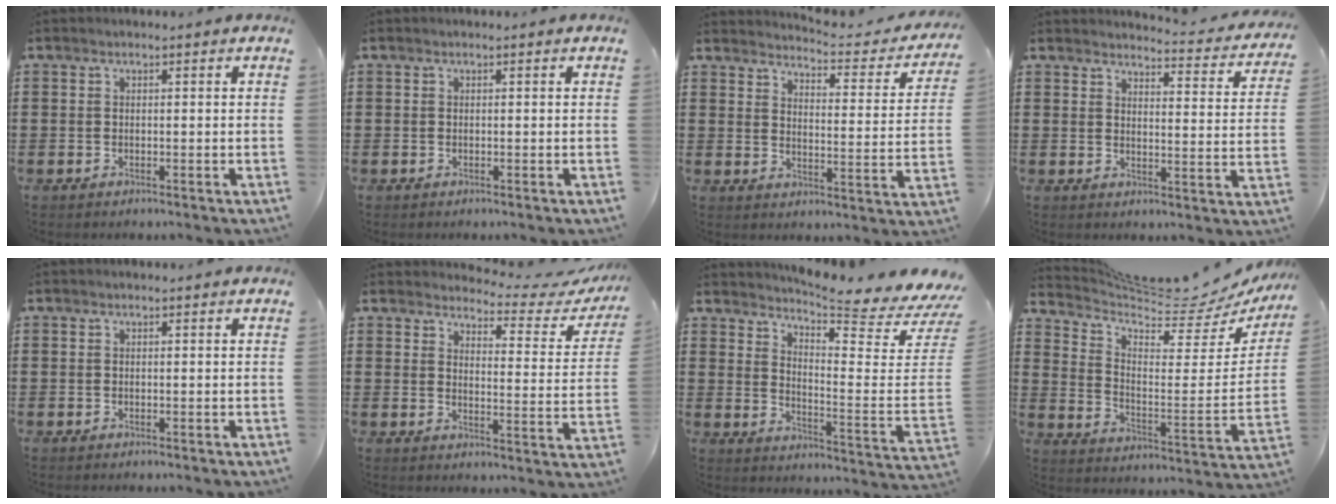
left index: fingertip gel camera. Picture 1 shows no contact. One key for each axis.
{"total": 0.0}
{"total": 3.4, "fx": 3.3, "fy": -0.2, "fz": 0.8, "tx": -0.030, "ty": -0.032, "tz": 0.048}
{"total": 3.4, "fx": 3.3, "fy": 0.0, "fz": 0.8, "tx": -0.016, "ty": -0.030, "tz": 0.050}
{"total": 0.0}
{"total": 3.7, "fx": 3.4, "fy": 0.5, "fz": 1.2, "tx": -0.030, "ty": -0.031, "tz": 0.050}
{"total": 6.1, "fx": 5.6, "fy": -0.8, "fz": 2.3, "tx": -0.059, "ty": -0.069, "tz": 0.090}
{"total": 5.9, "fx": 5.6, "fy": 1.0, "fz": 1.6, "tx": -0.057, "ty": -0.050, "tz": 0.090}